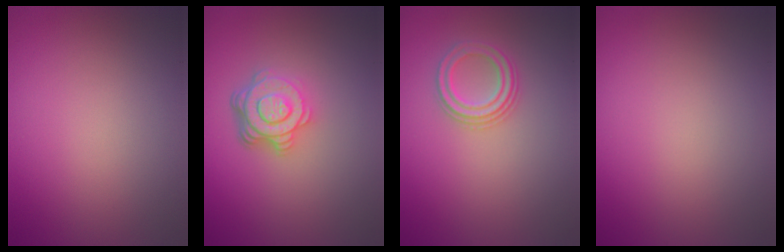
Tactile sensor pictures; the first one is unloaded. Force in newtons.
{"total": 4.7, "press": 3.4, "slide": 3.3}
{"total": 2.2, "press": 2.1, "slide": 0.7}
{"total": 0.0}